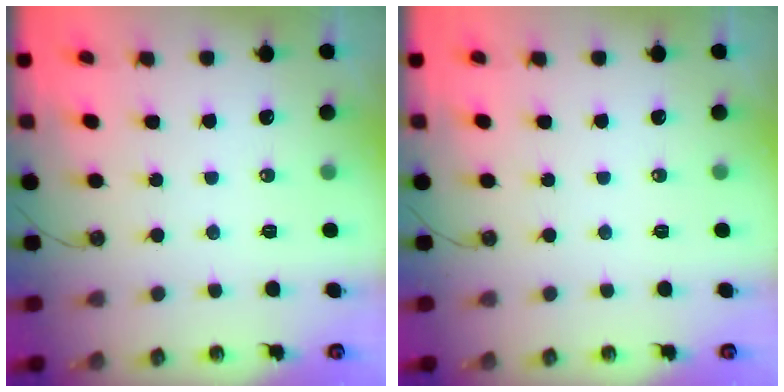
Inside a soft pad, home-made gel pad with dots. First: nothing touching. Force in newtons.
{"total": 0.0}